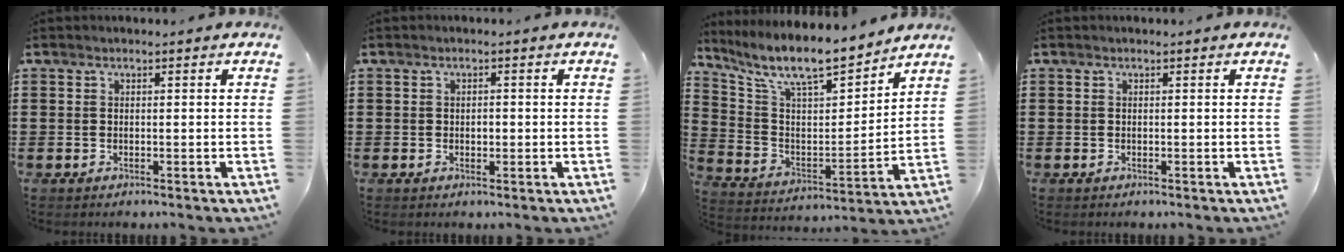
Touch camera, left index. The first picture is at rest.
{"total": 1.1, "force": [-0.1, 0.6, 0.9], "torque": [-0.020, 0.003, -0.002]}
{"total": 10.1, "force": [8.6, 2.0, 4.9], "torque": [-0.132, -0.050, 0.145]}
{"total": 0.0}